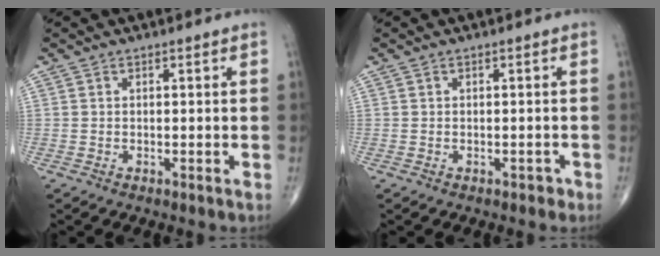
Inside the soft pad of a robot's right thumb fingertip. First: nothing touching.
{"total": 1.0, "force": [-0.6, 0.7, 0.4], "torque": [0.002, 0.003, -0.009]}